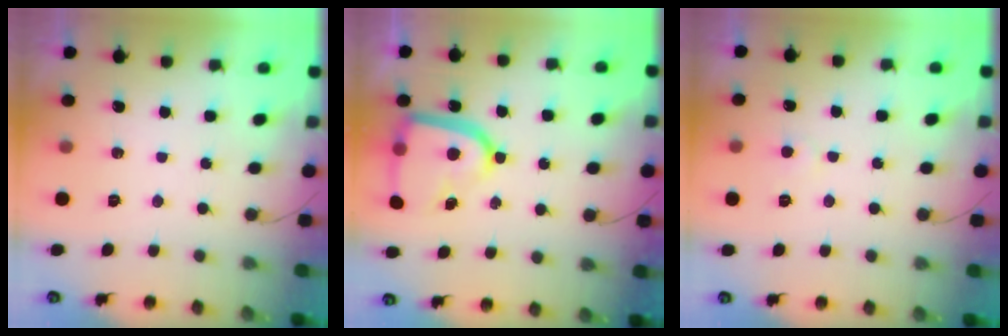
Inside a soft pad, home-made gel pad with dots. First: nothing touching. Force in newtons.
{"total": 16.8, "press": 16.7, "slide": 1.6}
{"total": 3.1, "press": 3.1, "slide": 0.3}